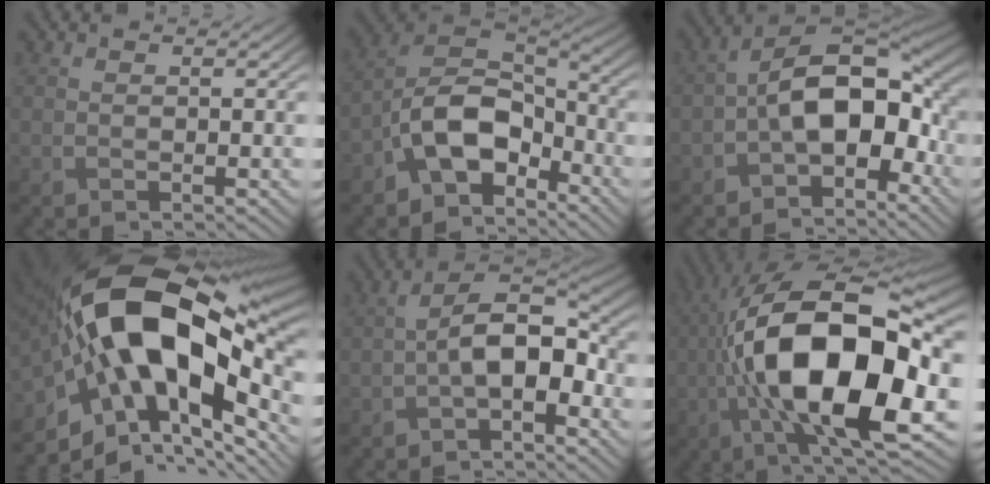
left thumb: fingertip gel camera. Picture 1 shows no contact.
{"total": 11.0, "force": [-5.8, 6.3, 6.8], "torque": [-0.126, 0.001, -0.134]}
{"total": 11.3, "force": [-2.2, 6.5, 9.0], "torque": [-0.149, 0.004, -0.050]}
{"total": 22.0, "force": [-1.4, 11.9, 18.5], "torque": [-0.373, -0.003, -0.030]}
{"total": 7.1, "force": [-1.5, 3.7, 5.9], "torque": [-0.109, 0.012, -0.032]}
{"total": 18.2, "force": [-2.9, 7.7, 16.2], "torque": [-0.303, 0.013, -0.060]}